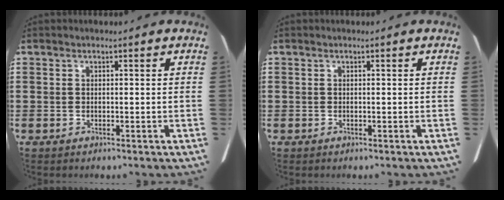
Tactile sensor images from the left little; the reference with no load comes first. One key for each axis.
{"total": 0.0}